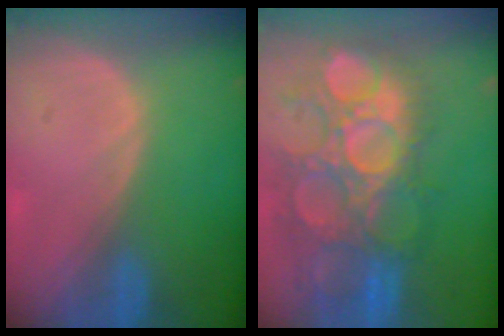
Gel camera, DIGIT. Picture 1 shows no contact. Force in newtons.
{"total": 13.3, "press": 12.2, "slide": 5.4}